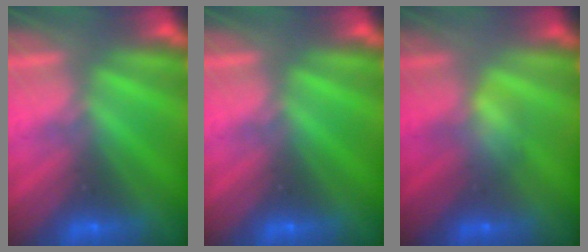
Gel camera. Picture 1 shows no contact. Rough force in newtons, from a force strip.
{"total": 0.0}
{"total": 3.0}